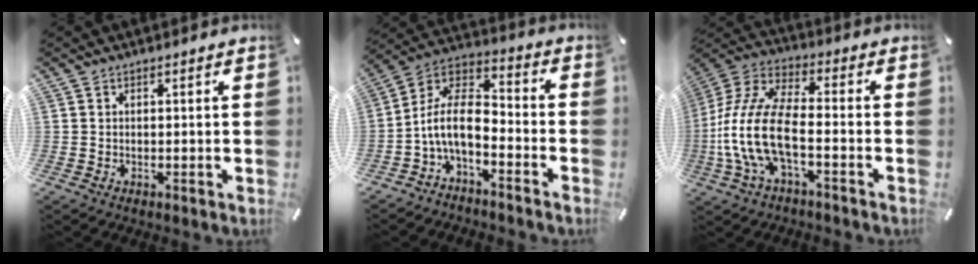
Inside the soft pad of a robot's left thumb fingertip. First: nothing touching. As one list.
[{"total": 10.6, "force": [-4.5, 5.3, 8.0], "torque": [-0.179, 0.004, -0.090]}, {"total": 14.3, "force": [-4.5, 6.6, 11.8], "torque": [-0.274, -0.008, -0.087]}]